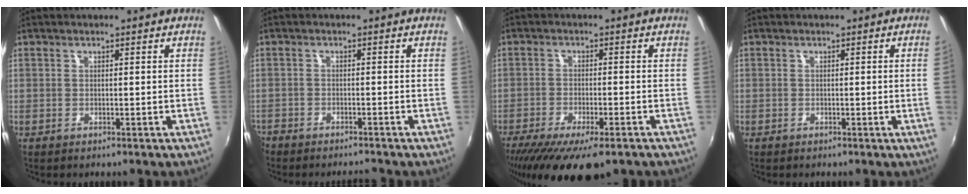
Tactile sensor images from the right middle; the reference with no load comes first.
{"total": 4.7, "force": [-4.4, 1.4, 1.1], "torque": [-0.053, -0.015, -0.078]}
{"total": 14.7, "force": [-10.6, 4.0, 9.4], "torque": [-0.190, -0.058, -0.166]}
{"total": 1.2, "force": [-0.1, -0.7, 1.0], "torque": [-0.009, -0.008, -0.001]}